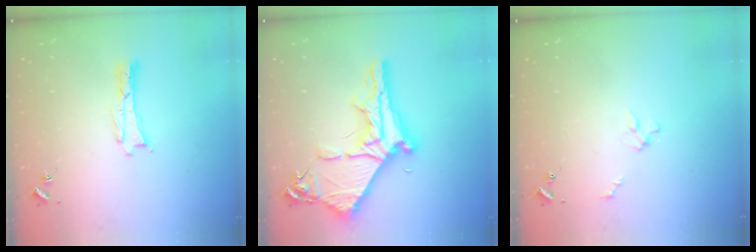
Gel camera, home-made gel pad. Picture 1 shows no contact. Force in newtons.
{"total": 10.5, "press": 10.4, "slide": 1.1}
{"total": 2.3, "press": 2.2, "slide": 0.3}